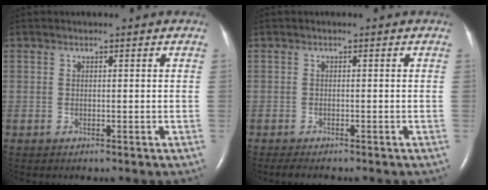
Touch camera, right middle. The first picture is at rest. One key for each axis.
{"total": 1.9, "fx": -1.6, "fy": 0.4, "fz": 1.0, "tx": -0.020, "ty": -0.008, "tz": -0.022}